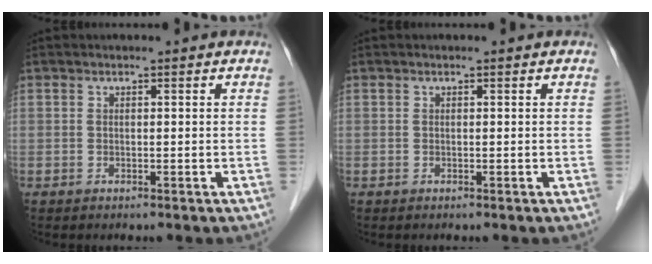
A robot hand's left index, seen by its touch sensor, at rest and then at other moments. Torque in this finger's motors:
{"motor_torque": [0.00, 0.00, 0.00, 0.00]}